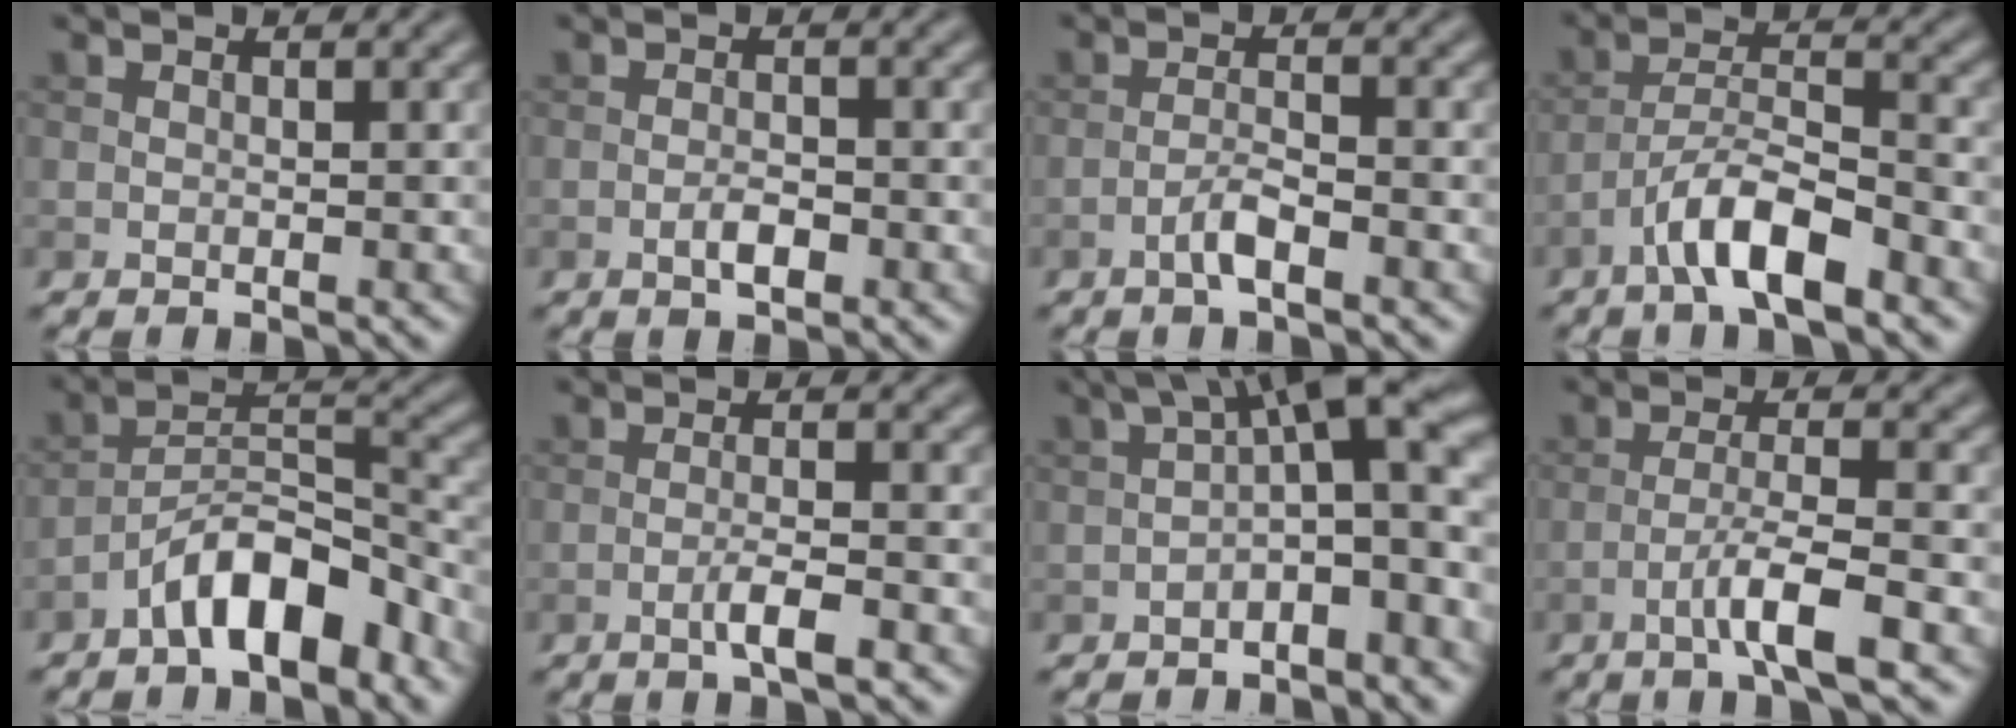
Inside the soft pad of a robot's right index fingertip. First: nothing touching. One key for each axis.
{"total": 1.8, "fx": -0.8, "fy": 0.7, "fz": 1.5, "tx": -0.027, "ty": 0.001, "tz": -0.018}
{"total": 2.3, "fx": -1.4, "fy": 0.4, "fz": 1.8, "tx": -0.037, "ty": 0.007, "tz": -0.032}
{"total": 5.9, "fx": -3.7, "fy": 1.5, "fz": 4.4, "tx": -0.076, "ty": 0.009, "tz": -0.071}
{"total": 7.1, "fx": -4.5, "fy": 2.5, "fz": 4.8, "tx": -0.078, "ty": 0.015, "tz": -0.083}
{"total": 2.7, "fx": -1.3, "fy": 0.3, "fz": 2.3, "tx": -0.040, "ty": 0.007, "tz": -0.027}
{"total": 8.3, "fx": 0.1, "fy": 2.6, "fz": 7.9, "tx": -0.105, "ty": 0.036, "tz": -0.016}
{"total": 4.6, "fx": -2.2, "fy": 0.5, "fz": 4.0, "tx": -0.071, "ty": 0.008, "tz": -0.045}